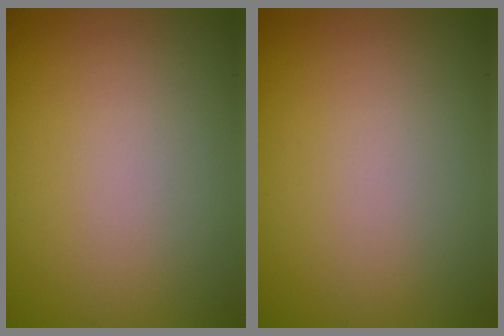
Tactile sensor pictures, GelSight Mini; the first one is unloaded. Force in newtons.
{"total": 0.0}